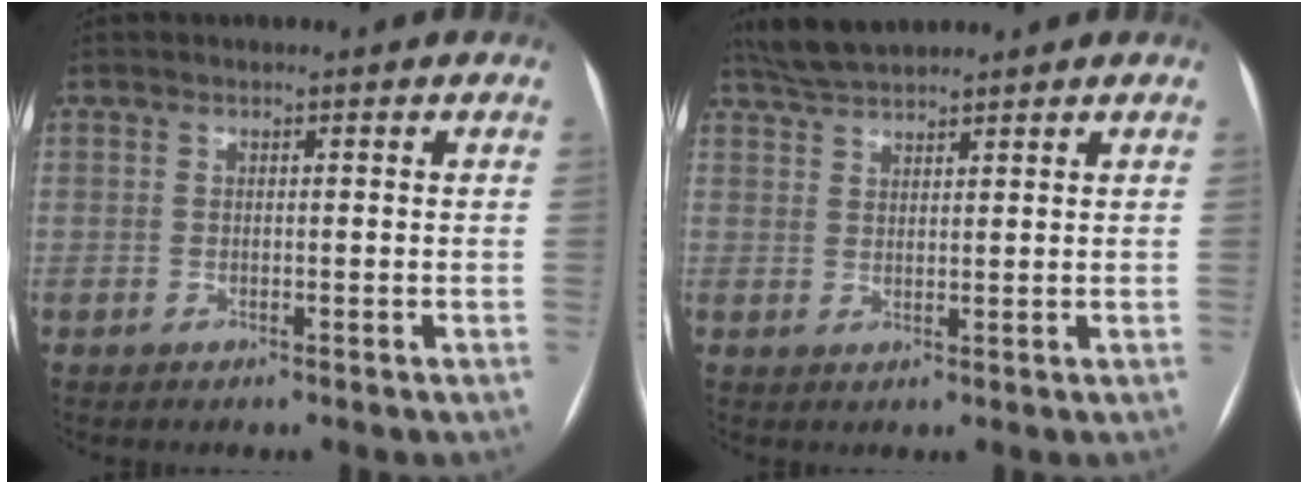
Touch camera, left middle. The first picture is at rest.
{"total": 5.1, "force": [4.7, 0.4, 1.8], "torque": [-0.043, 0.022, 0.093]}